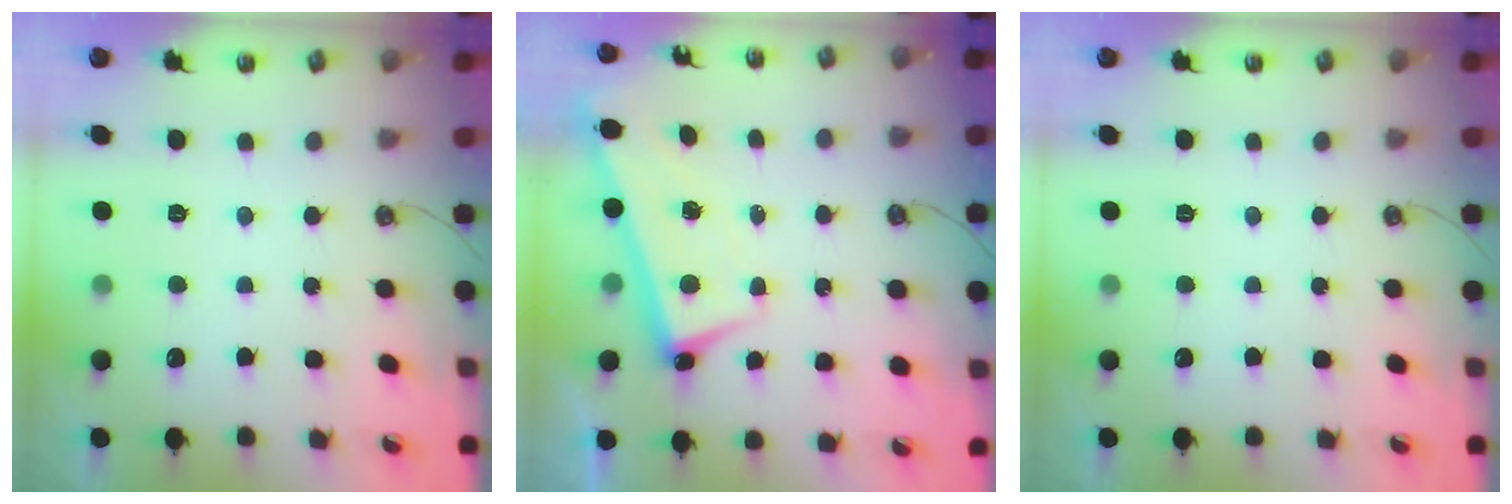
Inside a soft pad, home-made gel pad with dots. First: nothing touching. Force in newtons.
{"total": 2.5, "press": 2.4, "slide": 0.7}
{"total": 0.0}